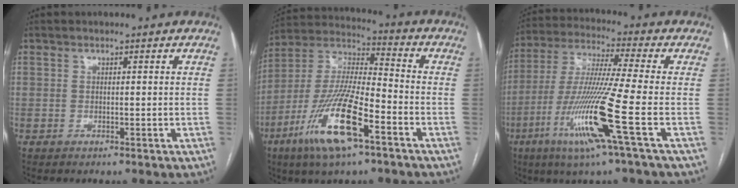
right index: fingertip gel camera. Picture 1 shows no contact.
{"total": 17.1, "force": [-8.2, 3.5, 14.6], "torque": [-0.303, -0.017, -0.149]}
{"total": 15.7, "force": [-5.8, -1.7, 14.5], "torque": [-0.298, -0.027, -0.115]}